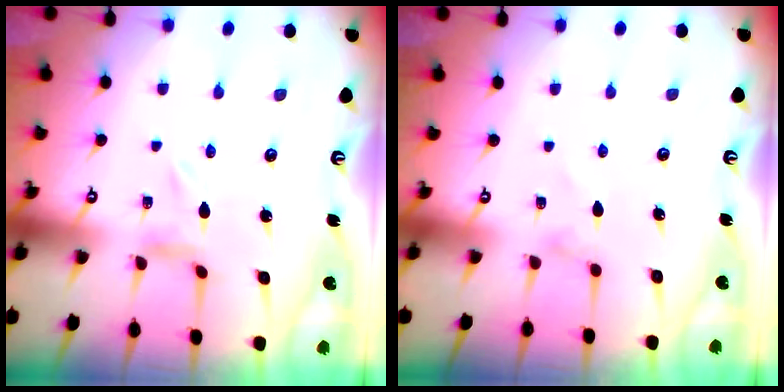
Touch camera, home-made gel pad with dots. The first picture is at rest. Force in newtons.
{"total": 0.0}